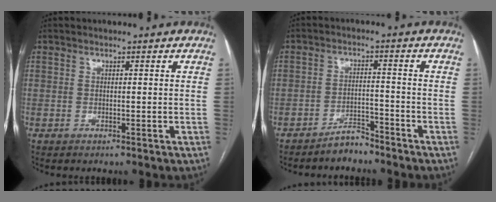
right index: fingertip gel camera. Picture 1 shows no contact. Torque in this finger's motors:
{"motor_torque": [-0.07, 0.01, -0.14, -0.07]}